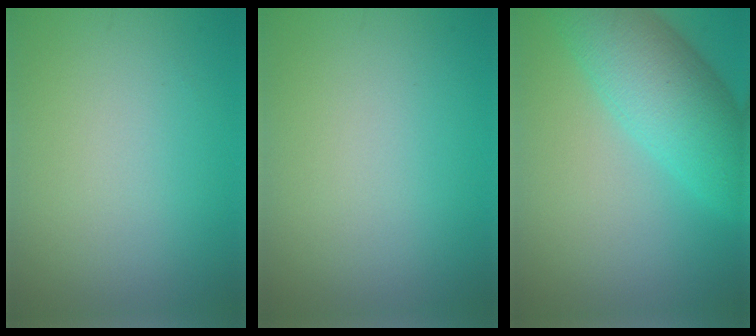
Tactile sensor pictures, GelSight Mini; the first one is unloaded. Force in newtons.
{"total": 0.0}
{"total": 7.9, "press": 7.9, "slide": 0.2}